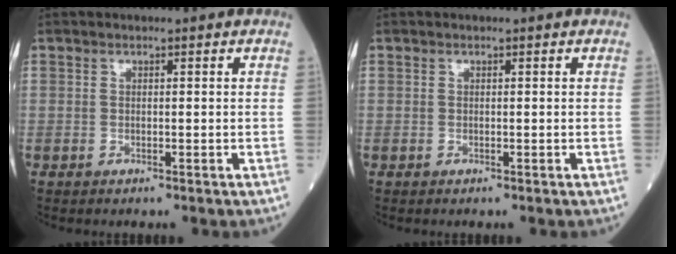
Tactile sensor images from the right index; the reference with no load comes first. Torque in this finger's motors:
{"motor_torque": [0.00, 0.00, 0.00, -0.01]}